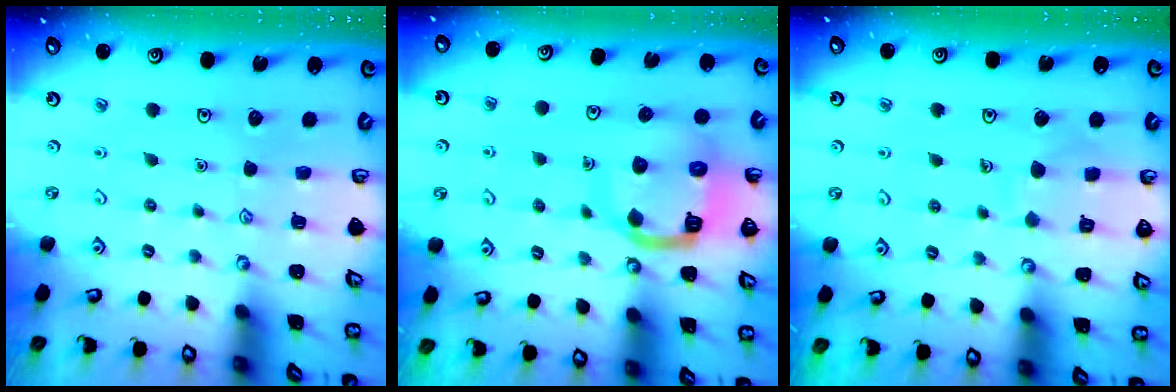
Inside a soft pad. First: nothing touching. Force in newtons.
{"total": 10.7, "press": 10.6, "slide": 1.4}
{"total": 6.1, "press": 6.1, "slide": 0.6}